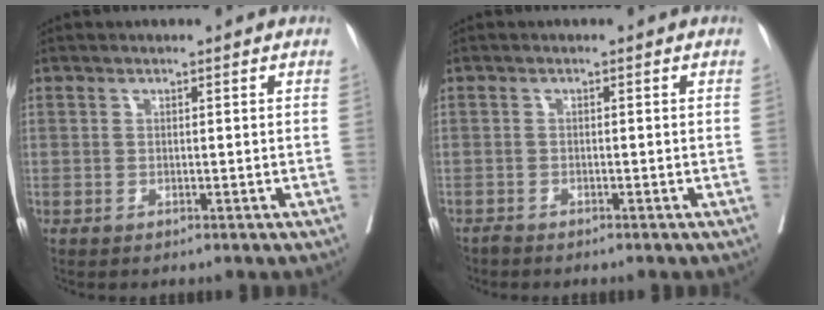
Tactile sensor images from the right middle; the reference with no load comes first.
{"total": 0.8, "force": [-0.8, 0.1, 0.0], "torque": [-0.004, -0.003, -0.020]}